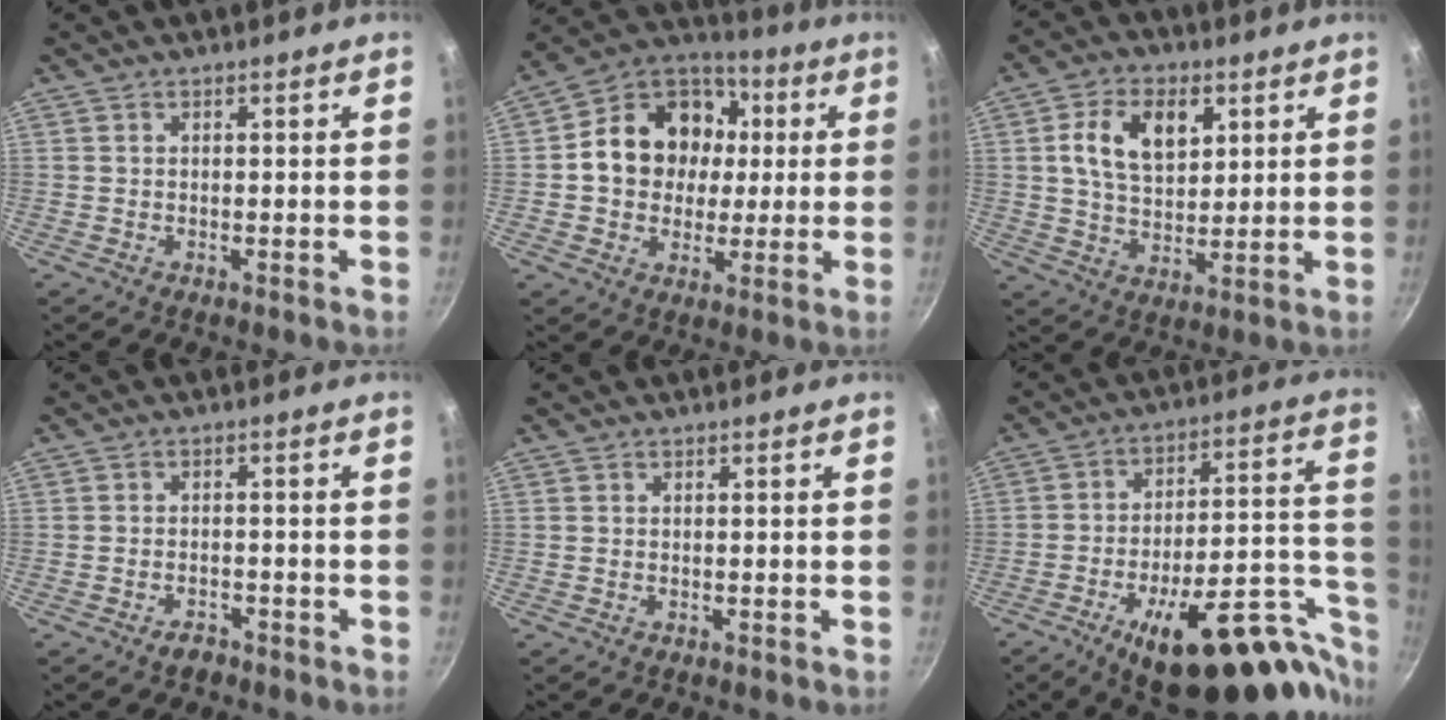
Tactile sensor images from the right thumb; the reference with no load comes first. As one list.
[{"total": 16.6, "force": [1.2, 13.7, 9.3], "torque": [-0.109, 0.025, 0.016]}, {"total": 11.8, "force": [3.7, 7.3, 8.4], "torque": [-0.130, -0.008, 0.068]}, {"total": 2.3, "force": [-1.8, 1.1, 0.9], "torque": [-0.015, 0.010, -0.028]}, {"total": 0.0}, {"total": 30.1, "force": [-15.5, 10.9, 23.3], "torque": [-0.213, 0.098, -0.215]}]